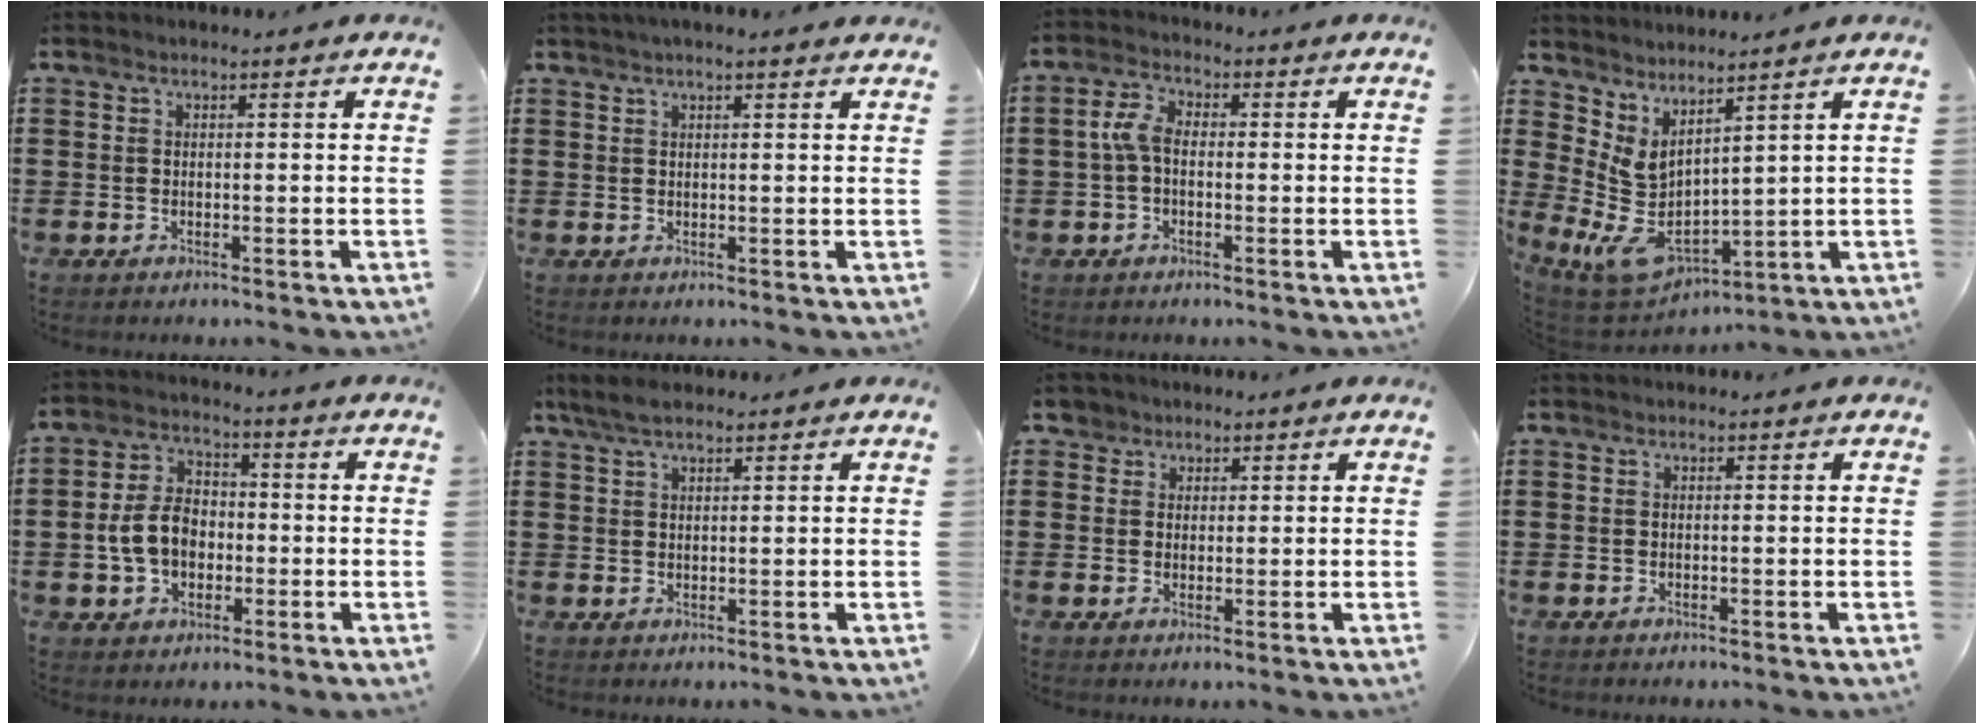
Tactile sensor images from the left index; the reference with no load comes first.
{"total": 1.7, "force": [1.4, 0.1, 1.1], "torque": [-0.023, 0.003, 0.025]}
{"total": 4.5, "force": [-0.5, 2.4, 3.8], "torque": [-0.101, 0.000, -0.019]}
{"total": 6.6, "force": [0.9, 4.0, 5.3], "torque": [-0.123, -0.029, 0.026]}
{"total": 7.6, "force": [-1.2, 5.4, 5.1], "torque": [-0.127, 0.006, -0.028]}
{"total": 3.5, "force": [2.3, 1.2, 2.3], "torque": [-0.051, 0.005, 0.044]}
{"total": 2.9, "force": [1.6, 2.4, 0.0], "torque": [-0.017, 0.014, 0.029]}
{"total": 0.0}